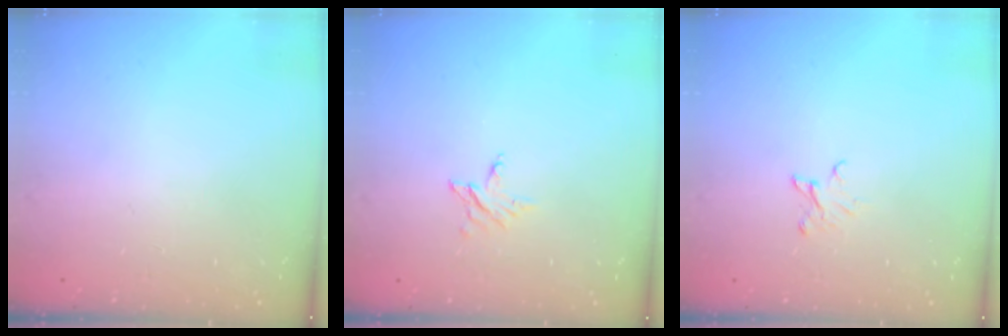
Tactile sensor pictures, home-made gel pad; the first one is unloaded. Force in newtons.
{"total": 2.8, "press": 2.8, "slide": 0.1}
{"total": 2.6, "press": 2.6, "slide": 0.3}